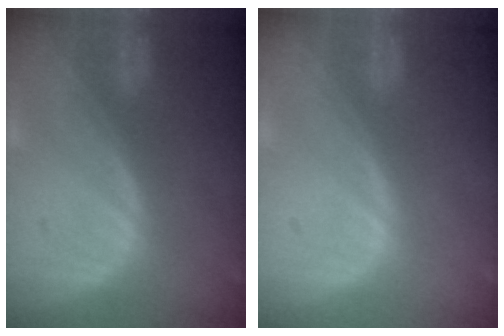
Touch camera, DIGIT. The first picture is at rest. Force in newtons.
{"total": 0.0}